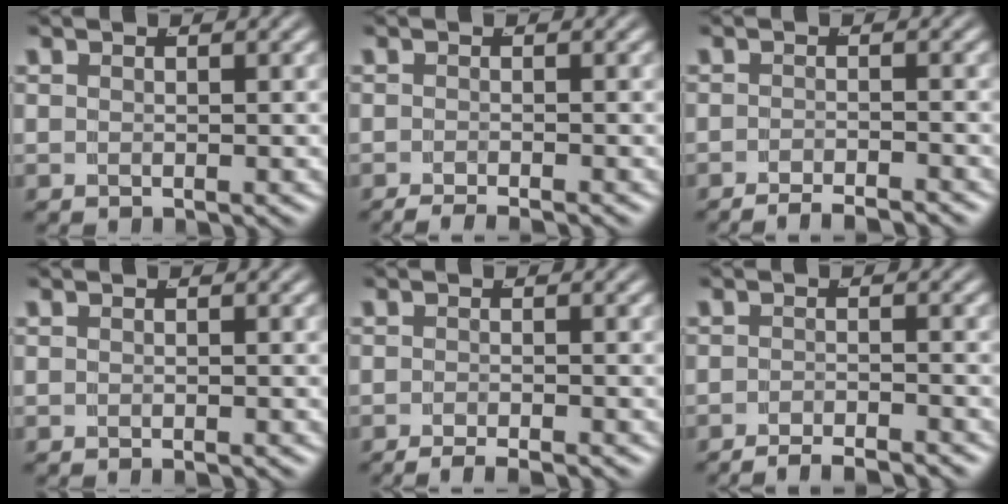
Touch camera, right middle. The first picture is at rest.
{"total": 2.1, "force": [-2.0, 0.0, 0.6], "torque": [-0.005, -0.006, -0.031]}
{"total": 3.0, "force": [-2.9, 0.1, 0.6], "torque": [-0.007, -0.004, -0.048]}
{"total": 0.6, "force": [-0.5, -0.2, 0.1], "torque": [-0.002, 0.002, -0.010]}
{"total": 2.4, "force": [-2.3, 0.0, 0.7], "torque": [-0.011, -0.006, -0.036]}
{"total": 3.4, "force": [-3.3, 0.3, 0.7], "torque": [-0.005, -0.004, -0.055]}